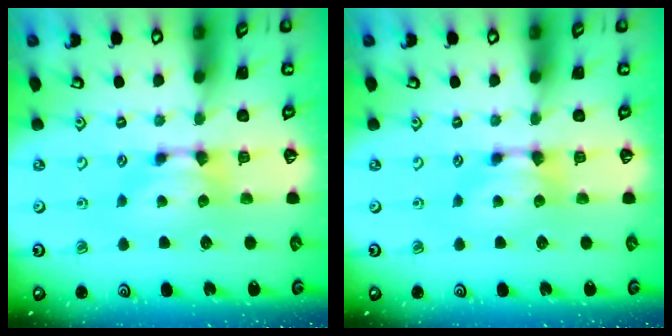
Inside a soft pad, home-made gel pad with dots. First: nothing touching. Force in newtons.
{"total": 0.0}